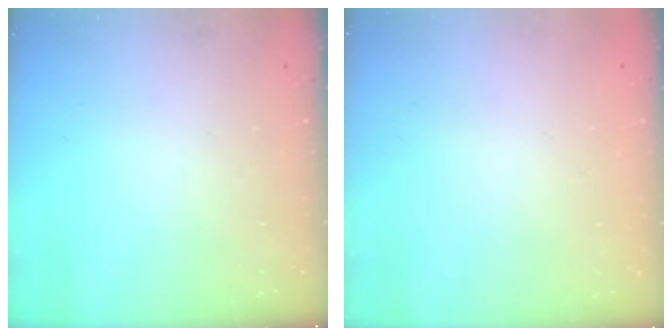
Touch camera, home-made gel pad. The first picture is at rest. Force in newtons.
{"total": 1.8, "press": 1.8, "slide": 0.2}